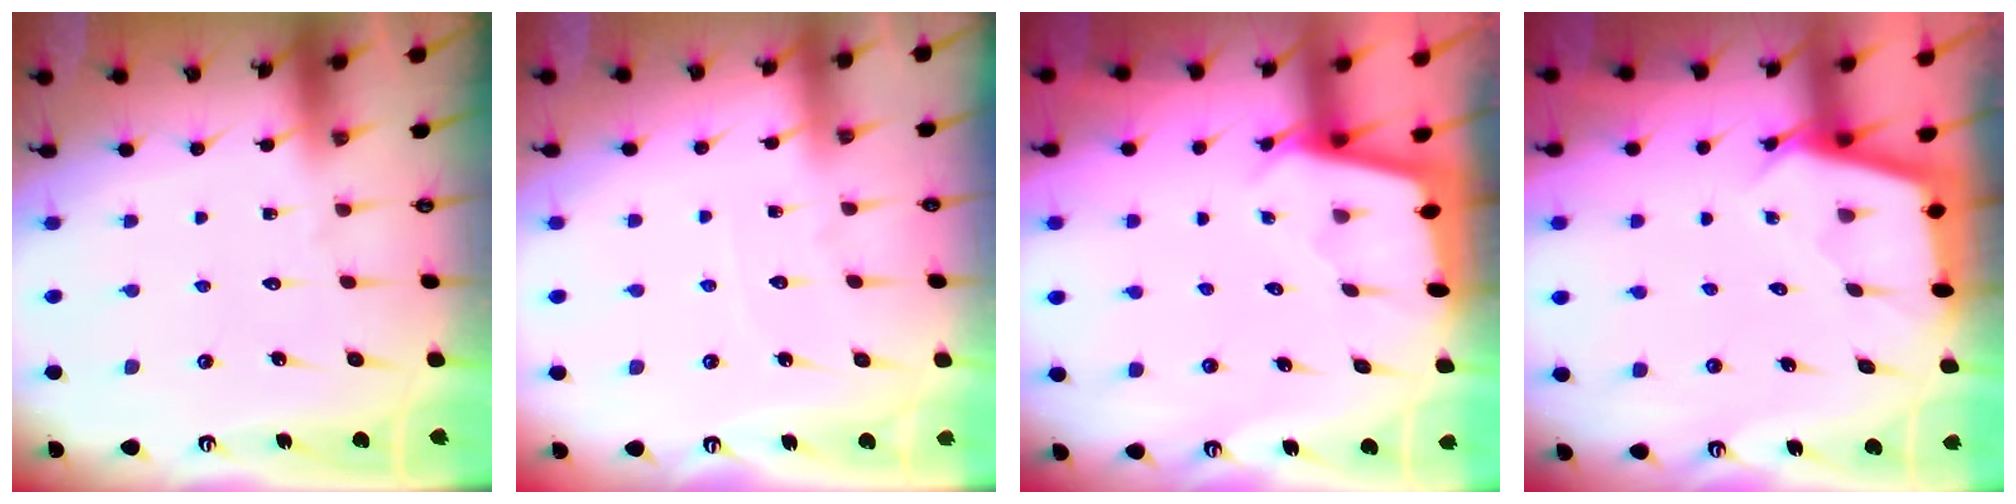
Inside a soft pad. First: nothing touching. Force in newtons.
{"total": 2.0, "press": 2.0, "slide": 0.3}
{"total": 1.8, "press": 1.8, "slide": 0.2}
{"total": 2.5, "press": 2.5, "slide": 0.1}